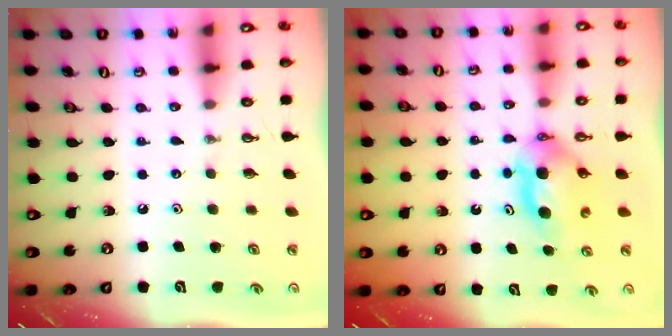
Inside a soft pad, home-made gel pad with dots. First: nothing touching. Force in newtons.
{"total": 6.4, "press": 4.9, "slide": 4.1}